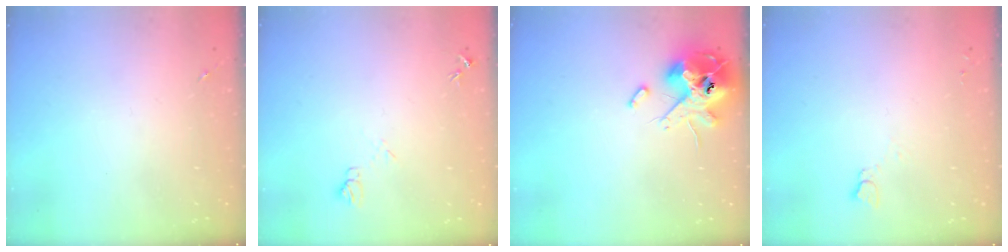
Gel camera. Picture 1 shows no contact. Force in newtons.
{"total": 6.3, "press": 6.3, "slide": 0.7}
{"total": 13.9, "press": 13.7, "slide": 2.3}
{"total": 2.7, "press": 2.7, "slide": 0.3}